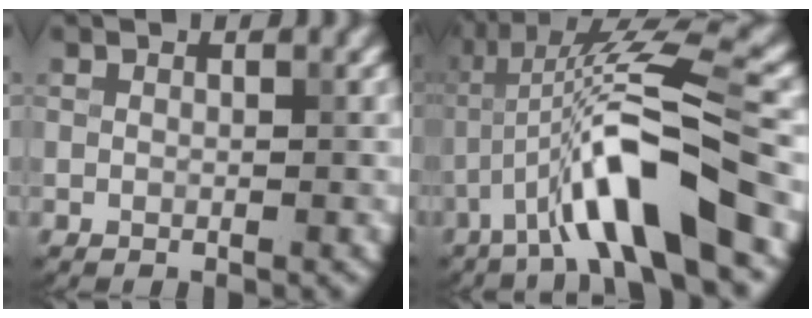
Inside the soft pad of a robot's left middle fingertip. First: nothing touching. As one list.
[{"total": 9.7, "force": [-4.0, 1.5, 8.7], "torque": [-0.154, 0.017, -0.075]}]